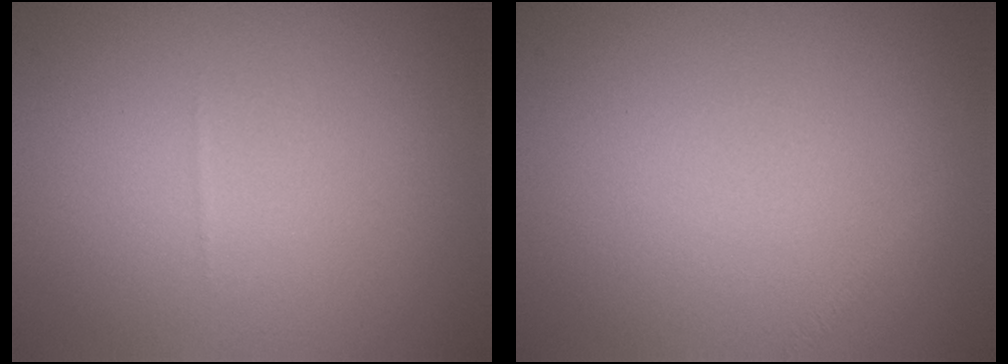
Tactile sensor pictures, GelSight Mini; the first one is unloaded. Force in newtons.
{"total": 0.6, "press": 0.6, "slide": 0.0}